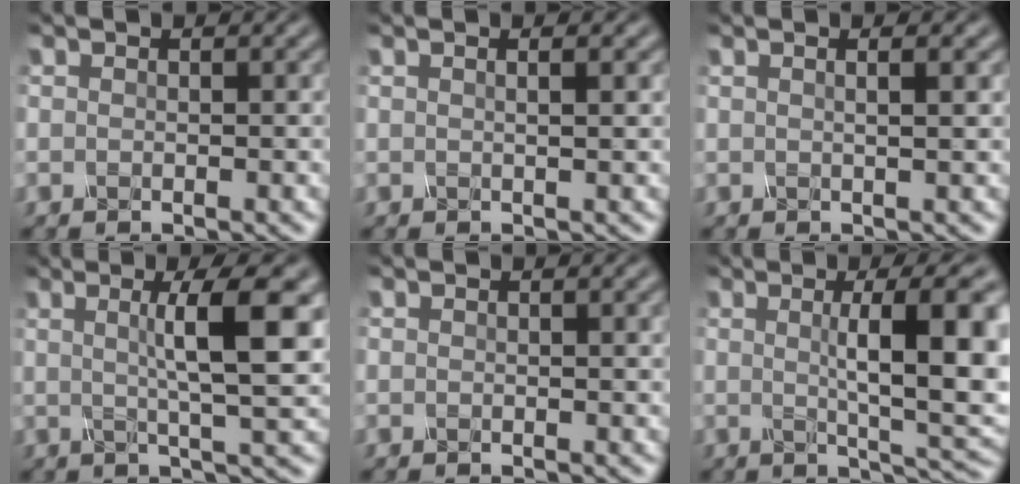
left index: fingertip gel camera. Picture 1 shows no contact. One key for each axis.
{"total": 1.7, "fx": 0.7, "fy": 0.7, "fz": 1.3, "tx": -0.001, "ty": 0.003, "tz": -0.005}
{"total": 2.5, "fx": 1.0, "fy": 1.2, "fz": 2.0, "tx": -0.005, "ty": 0.012, "tz": -0.010}
{"total": 7.5, "fx": 1.5, "fy": 1.4, "fz": 7.2, "tx": -0.083, "ty": 0.014, "tz": 0.023}
{"total": 0.6, "fx": 0.2, "fy": 0.1, "fz": 0.5, "tx": -0.002, "ty": 0.005, "tz": 0.004}
{"total": 9.9, "fx": 1.1, "fy": 2.3, "fz": 9.5, "tx": -0.113, "ty": 0.009, "tz": 0.020}